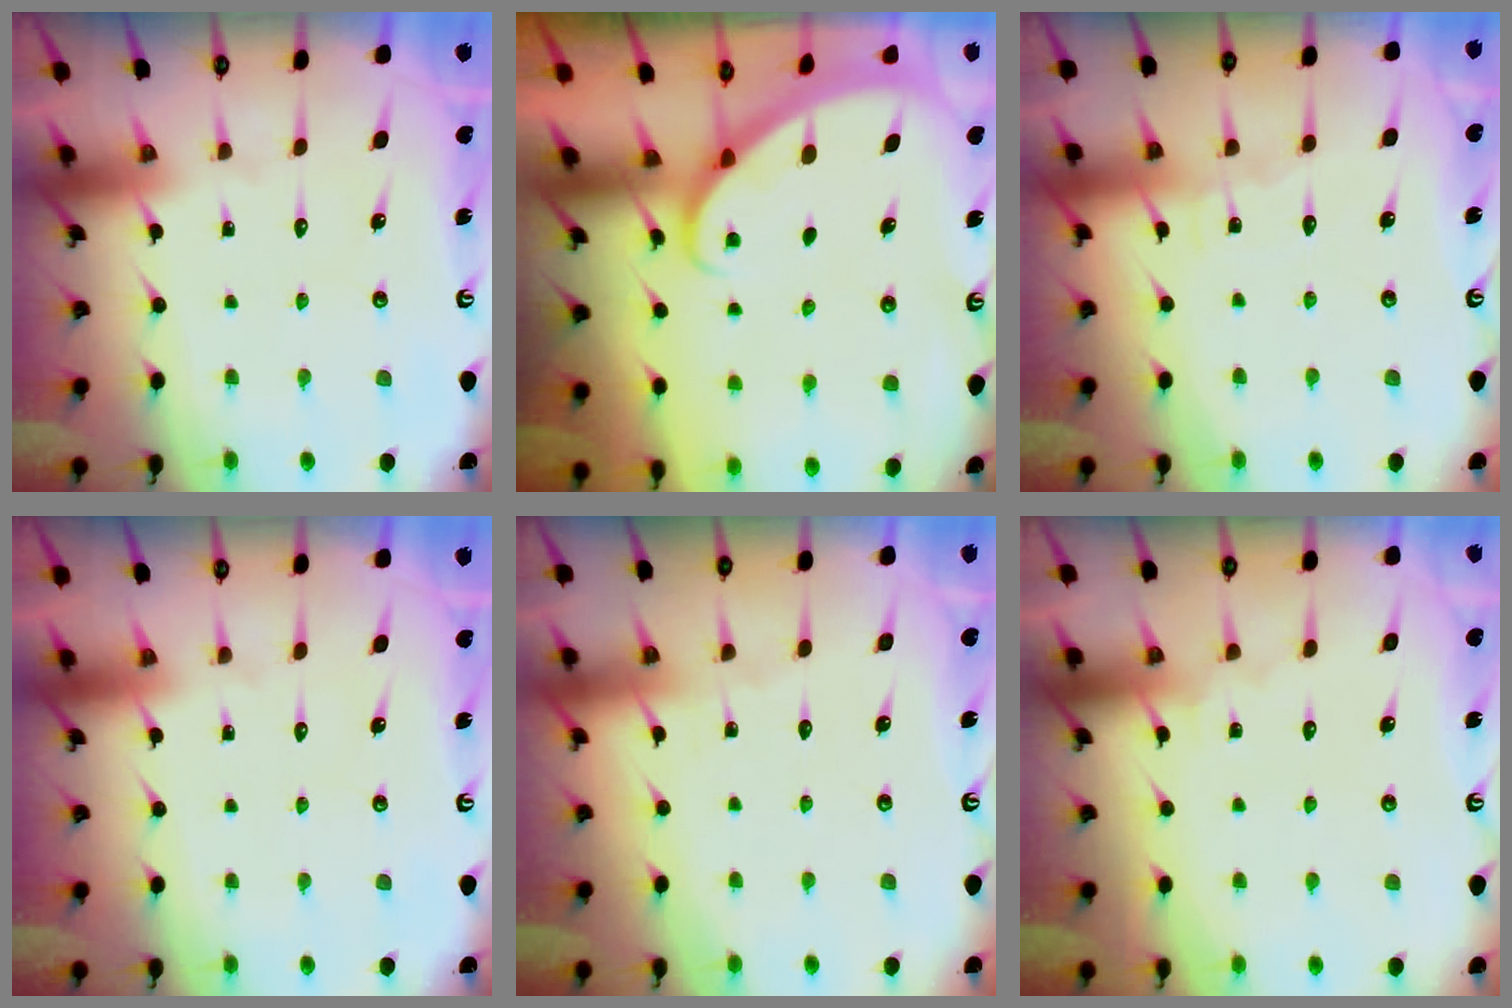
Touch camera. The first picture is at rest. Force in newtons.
{"total": 1.9, "press": 1.9, "slide": 0.1}
{"total": 5.5, "press": 5.5, "slide": 0.4}
{"total": 0.0}
{"total": 2.7, "press": 2.7, "slide": 0.3}
{"total": 2.7, "press": 2.7, "slide": 0.3}